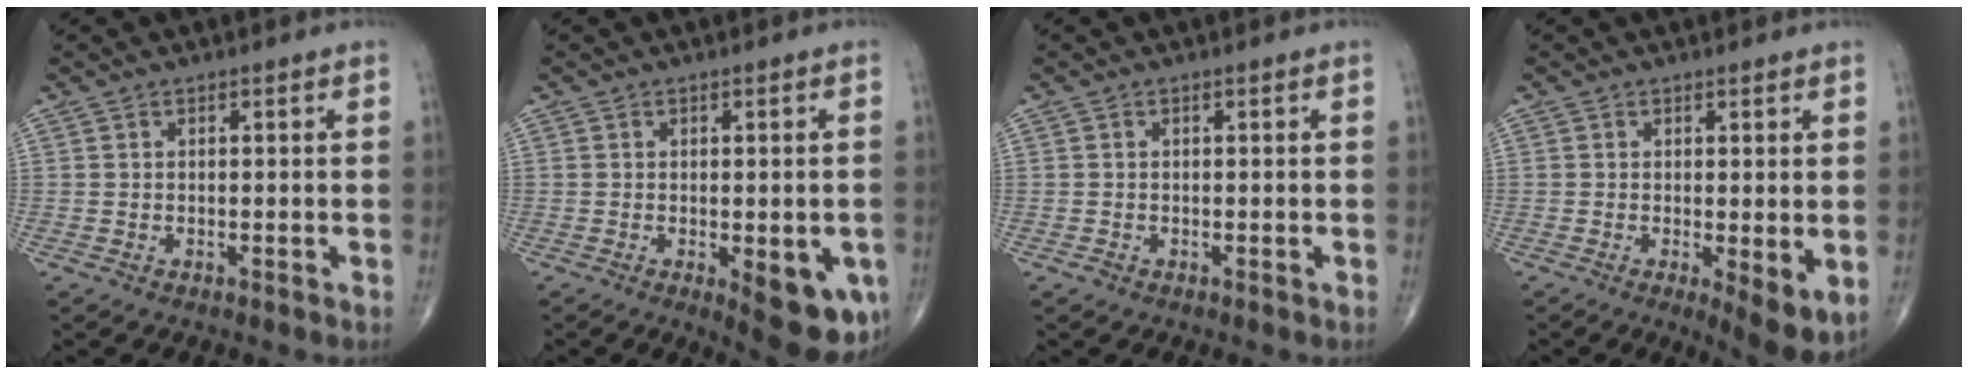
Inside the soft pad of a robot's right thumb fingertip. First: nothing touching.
{"total": 10.4, "force": [-3.2, 4.0, 9.1], "torque": [-0.095, -0.011, -0.031]}
{"total": 0.6, "force": [-0.3, 0.5, 0.1], "torque": [-0.001, 0.001, -0.009]}
{"total": 6.0, "force": [-0.8, 1.9, 5.7], "torque": [-0.082, -0.020, -0.011]}